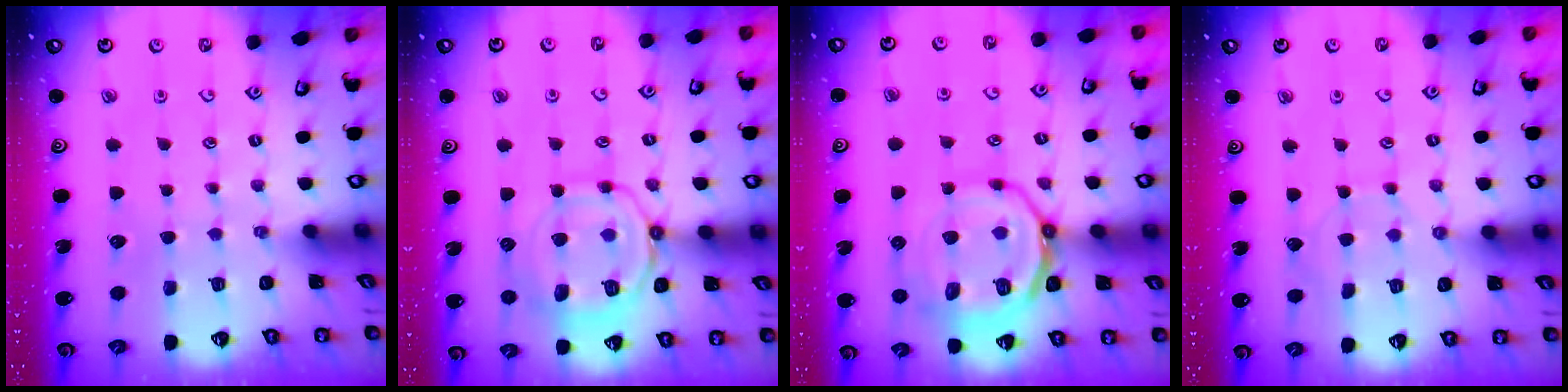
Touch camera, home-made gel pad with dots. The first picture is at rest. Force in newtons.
{"total": 12.3, "press": 12.3, "slide": 1.4}
{"total": 15.0, "press": 14.9, "slide": 1.8}
{"total": 2.9, "press": 2.9, "slide": 0.3}